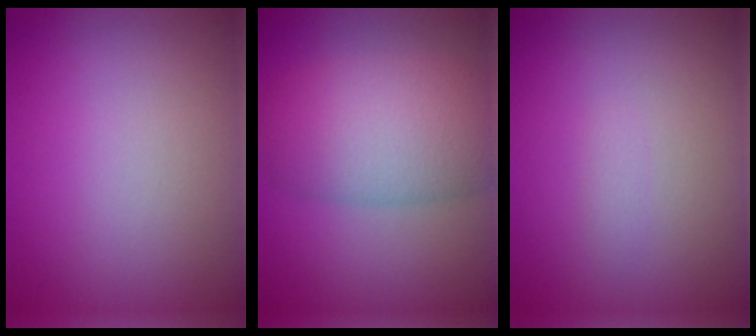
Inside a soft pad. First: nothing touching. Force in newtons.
{"total": 7.5, "press": 7.4, "slide": 0.2}
{"total": 0.6, "press": 0.6, "slide": 0.1}